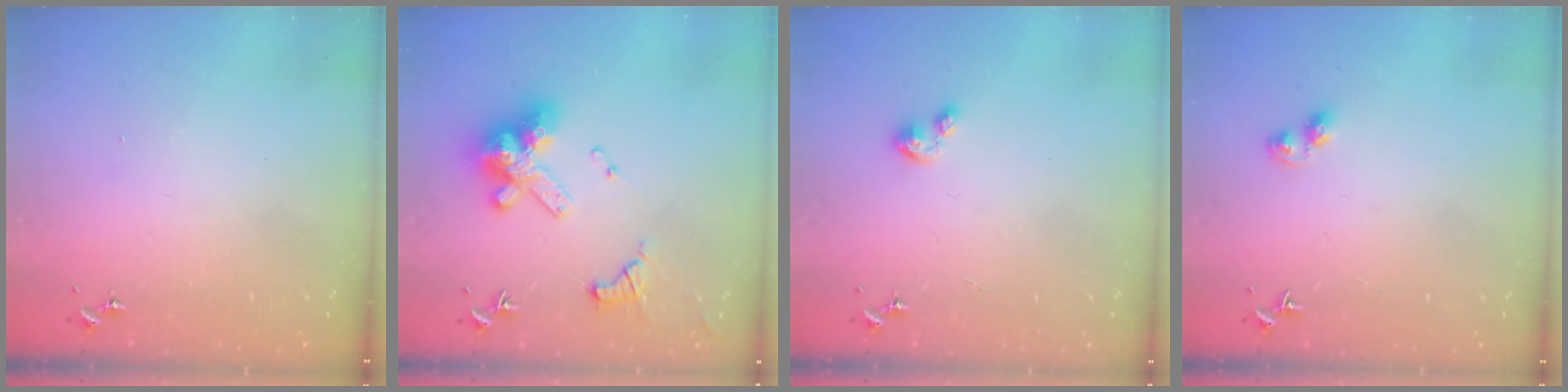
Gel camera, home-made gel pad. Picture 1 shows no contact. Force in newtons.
{"total": 15.5, "press": 15.4, "slide": 1.7}
{"total": 3.6, "press": 3.6, "slide": 0.3}
{"total": 4.8, "press": 4.7, "slide": 0.5}